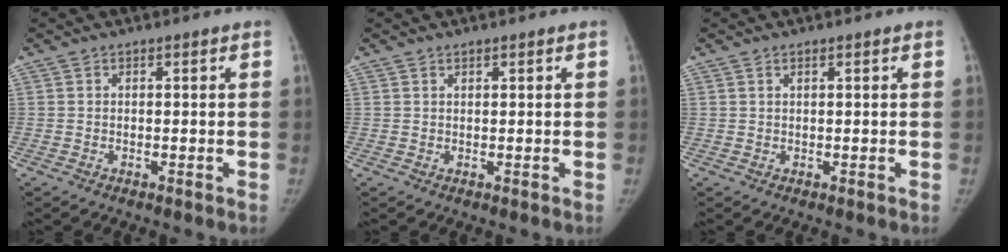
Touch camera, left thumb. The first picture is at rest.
{"total": 0.6, "force": [0.5, 0.1, 0.3], "torque": [-0.006, -0.003, 0.009]}
{"total": 0.6, "force": [0.4, 0.0, 0.4], "torque": [-0.010, 0.002, 0.009]}